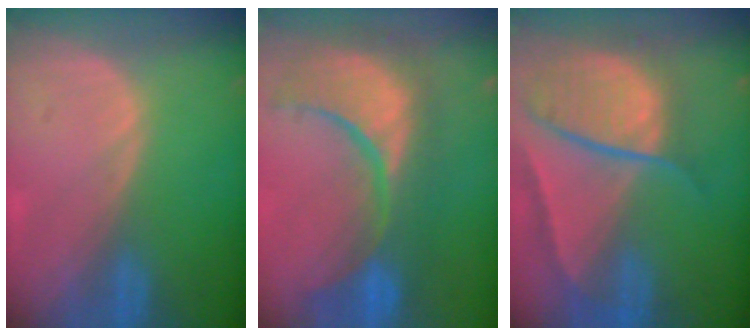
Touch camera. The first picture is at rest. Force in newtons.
{"total": 13.5, "press": 11.8, "slide": 6.6}
{"total": 10.6, "press": 8.9, "slide": 5.7}